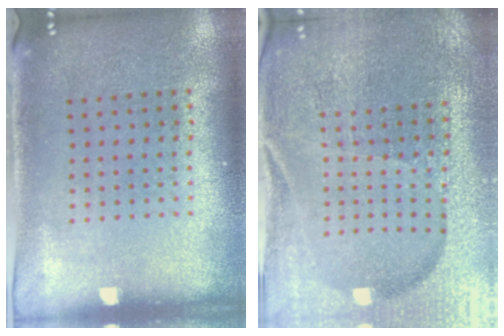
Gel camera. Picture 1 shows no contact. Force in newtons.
{"total": 4.6, "press": 4.3, "slide": 1.4}